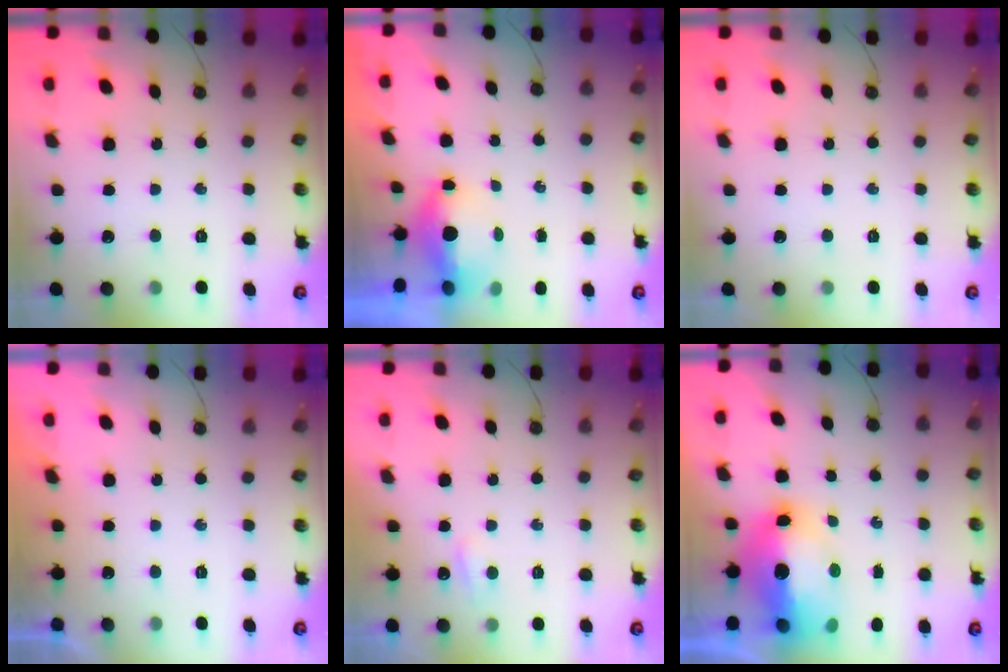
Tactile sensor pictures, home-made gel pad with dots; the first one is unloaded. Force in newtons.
{"total": 5.0, "press": 4.7, "slide": 1.6}
{"total": 0.0}
{"total": 0.0}
{"total": 3.2, "press": 3.2, "slide": 0.5}
{"total": 16.7, "press": 16.7, "slide": 1.6}